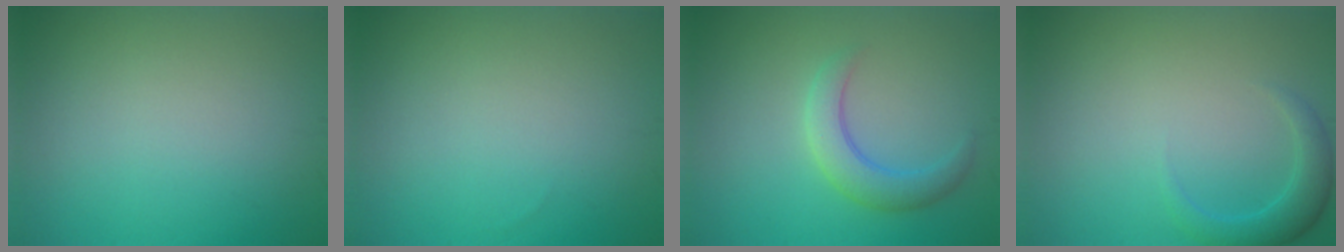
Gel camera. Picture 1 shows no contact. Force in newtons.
{"total": 0.0}
{"total": 3.3, "press": 3.3, "slide": 0.3}
{"total": 2.4, "press": 2.4, "slide": 0.1}